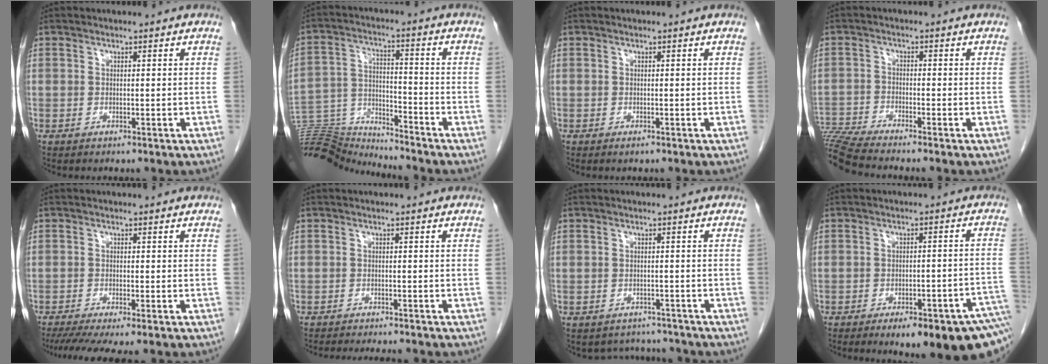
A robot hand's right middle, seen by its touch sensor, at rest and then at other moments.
{"total": 14.0, "force": [-14.0, -0.2, 0.9], "torque": [-0.018, 0.022, -0.253]}
{"total": 0.5, "force": [-0.4, 0.1, 0.3], "torque": [-0.007, -0.001, -0.004]}
{"total": 9.0, "force": [-8.3, -1.5, 3.2], "torque": [-0.058, -0.013, -0.151]}
{"total": 8.3, "force": [-6.8, 0.4, 4.7], "torque": [-0.063, -0.015, -0.107]}
{"total": 8.6, "force": [-7.9, 1.0, 3.3], "torque": [-0.041, -0.013, -0.105]}
{"total": 4.4, "force": [-4.0, 1.7, -0.7], "torque": [0.011, 0.018, -0.051]}
{"total": 17.2, "force": [-11.9, 2.4, 12.2], "torque": [-0.083, 0.008, -0.148]}